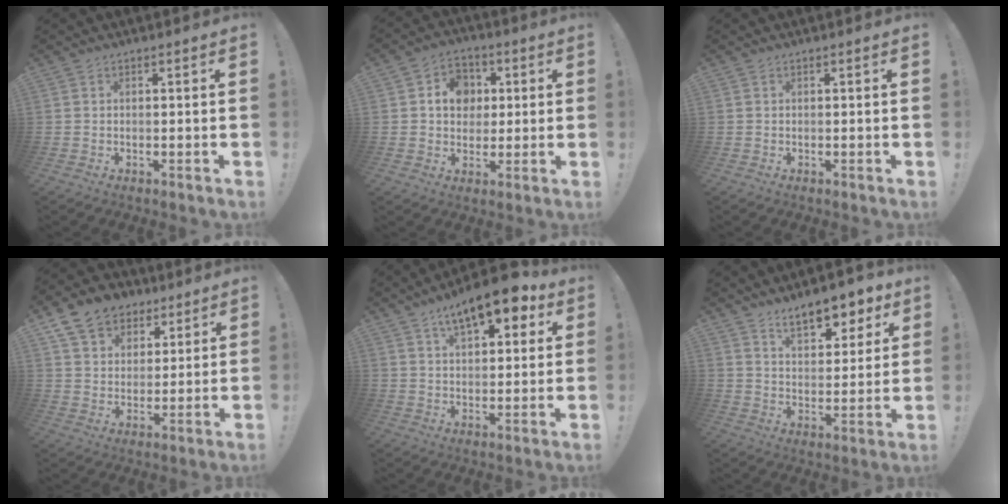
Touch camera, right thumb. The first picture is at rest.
{"total": 10.4, "force": [2.5, 9.0, 4.5], "torque": [-0.061, -0.002, 0.050]}
{"total": 0.0}
{"total": 12.1, "force": [7.1, 8.9, 4.1], "torque": [-0.067, -0.039, 0.143]}
{"total": 13.3, "force": [7.9, 5.5, 9.2], "torque": [-0.134, -0.040, 0.134]}
{"total": 11.7, "force": [8.2, 5.1, 6.6], "torque": [-0.089, -0.049, 0.144]}